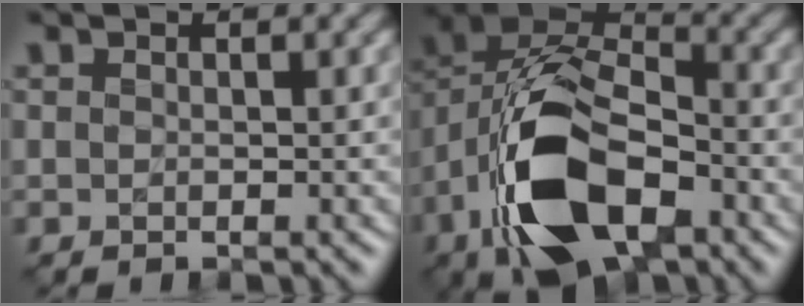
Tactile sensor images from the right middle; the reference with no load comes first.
{"total": 12.6, "force": [-5.6, 6.4, 9.2], "torque": [-0.187, 0.001, -0.107]}